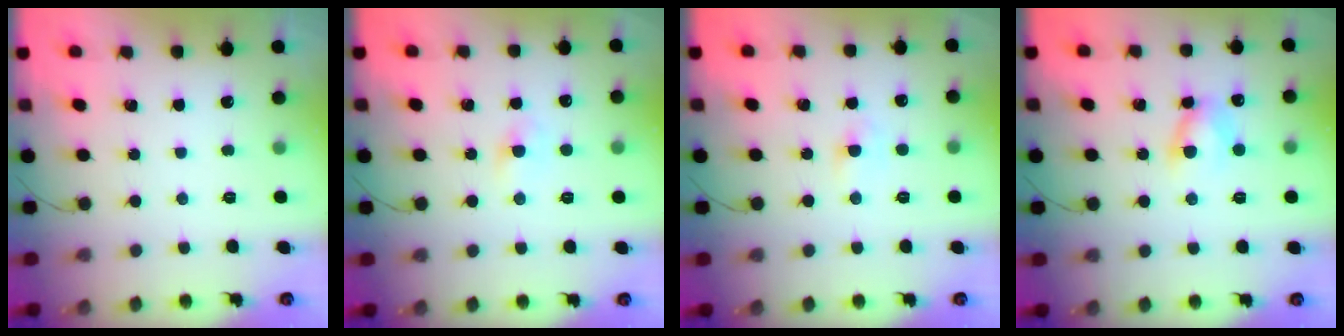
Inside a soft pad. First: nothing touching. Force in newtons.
{"total": 2.2, "press": 1.9, "slide": 1.1}
{"total": 2.8, "press": 2.5, "slide": 1.2}
{"total": 6.2, "press": 6.2, "slide": 0.3}